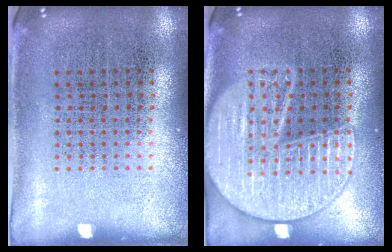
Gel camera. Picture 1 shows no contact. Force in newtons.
{"total": 3.0, "press": 3.0, "slide": 0.2}